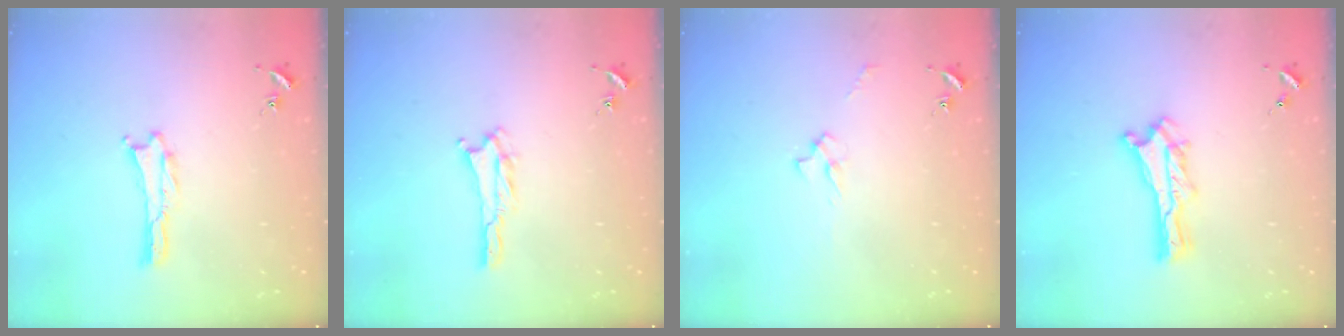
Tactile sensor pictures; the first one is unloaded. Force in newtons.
{"total": 1.4, "press": 1.4, "slide": 0.2}
{"total": 2.4, "press": 2.4, "slide": 0.4}
{"total": 1.2, "press": 1.2, "slide": 0.2}